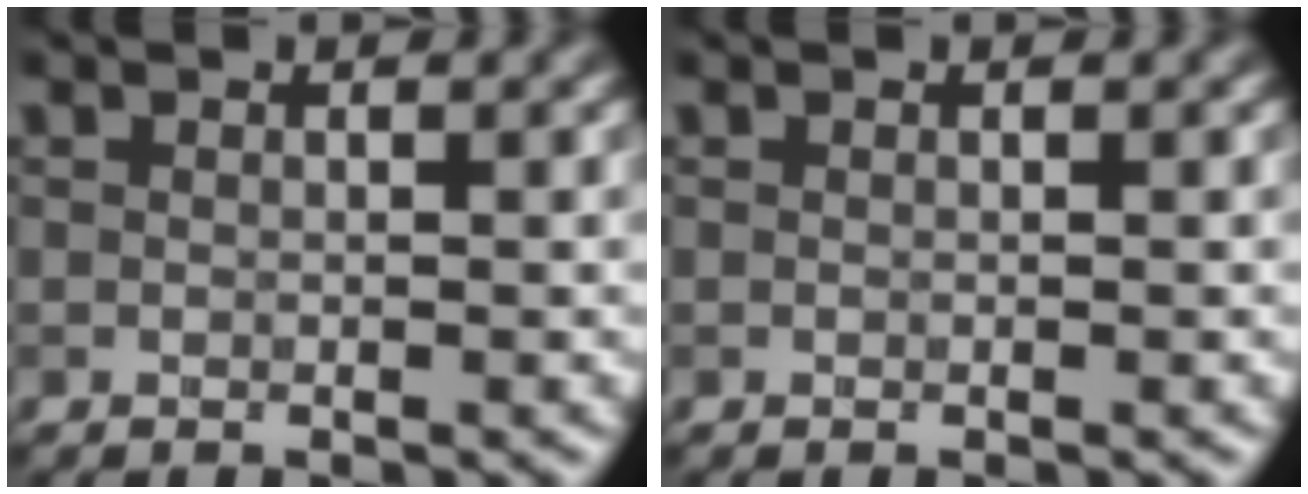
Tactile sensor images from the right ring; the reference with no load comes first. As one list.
[{"total": 0.0}]